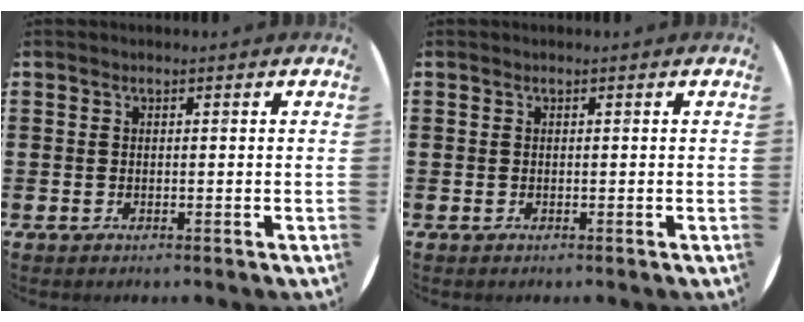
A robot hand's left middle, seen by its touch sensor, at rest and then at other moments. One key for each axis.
{"total": 0.0}